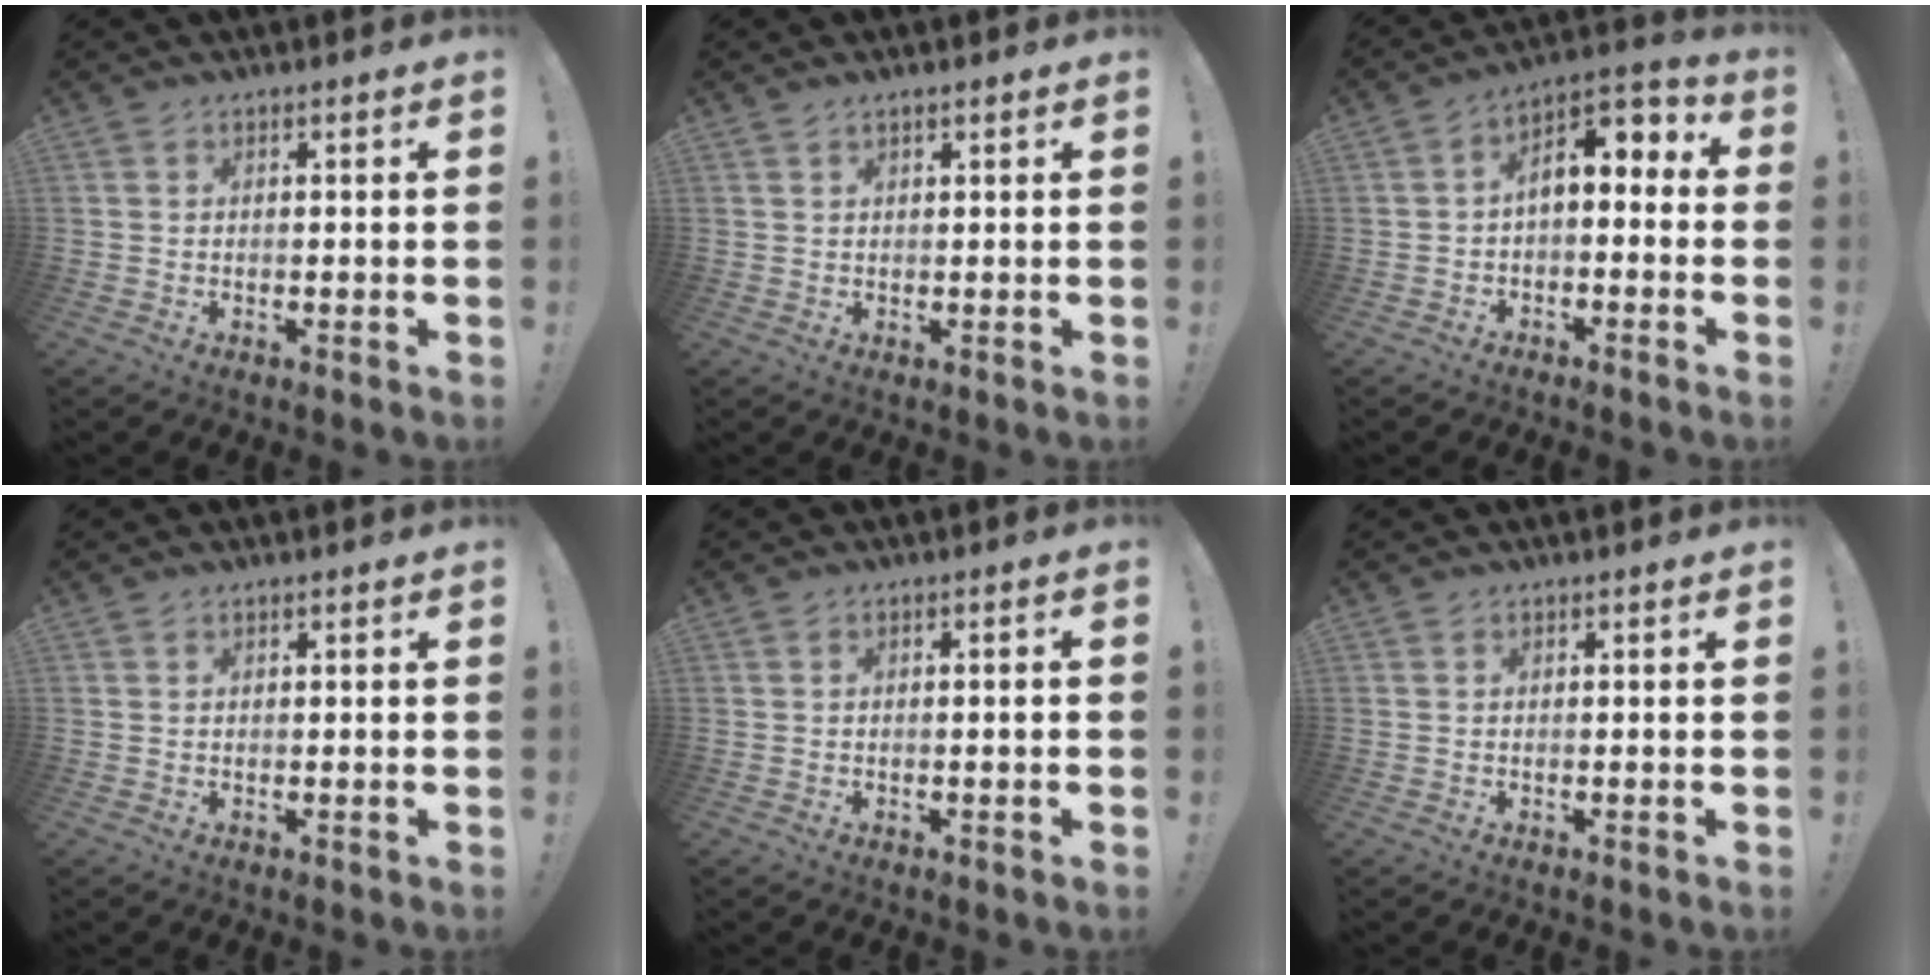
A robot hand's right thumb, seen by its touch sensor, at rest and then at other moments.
{"total": 0.9, "force": [0.8, -0.1, 0.4], "torque": [-0.004, -0.002, 0.013]}
{"total": 6.2, "force": [0.6, 3.9, 4.8], "torque": [-0.065, -0.007, 0.016]}
{"total": 0.0}
{"total": 1.3, "force": [-0.1, -0.2, 1.3], "torque": [-0.022, -0.001, -0.003]}
{"total": 0.0}